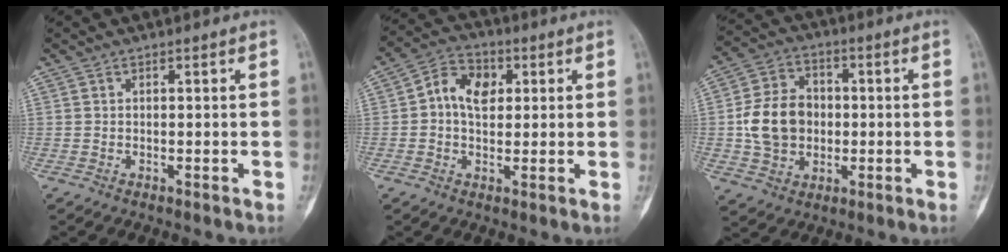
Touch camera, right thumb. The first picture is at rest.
{"total": 8.0, "force": [1.3, 5.8, 5.5], "torque": [-0.070, 0.012, 0.016]}
{"total": 12.2, "force": [-0.5, 9.8, 7.3], "torque": [-0.109, 0.015, -0.009]}